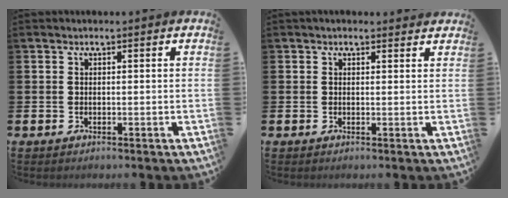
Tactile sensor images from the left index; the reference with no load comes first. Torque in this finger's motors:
{"motor_torque": [1.02, -1.11, 0.18, 0.02]}